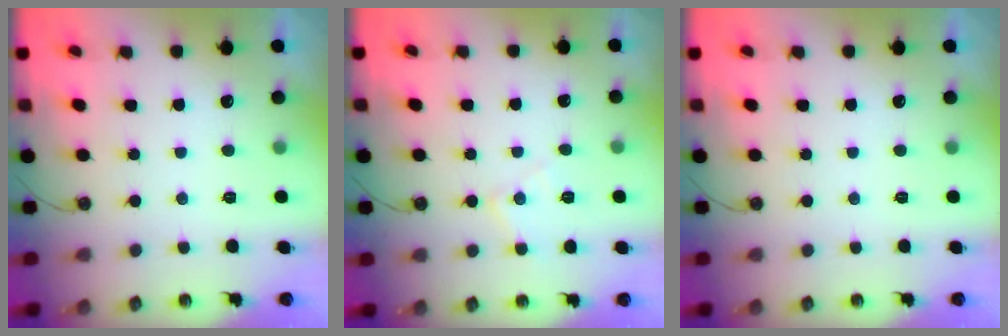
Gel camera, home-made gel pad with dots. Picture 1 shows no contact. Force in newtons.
{"total": 6.7, "press": 6.7, "slide": 0.6}
{"total": 0.0}